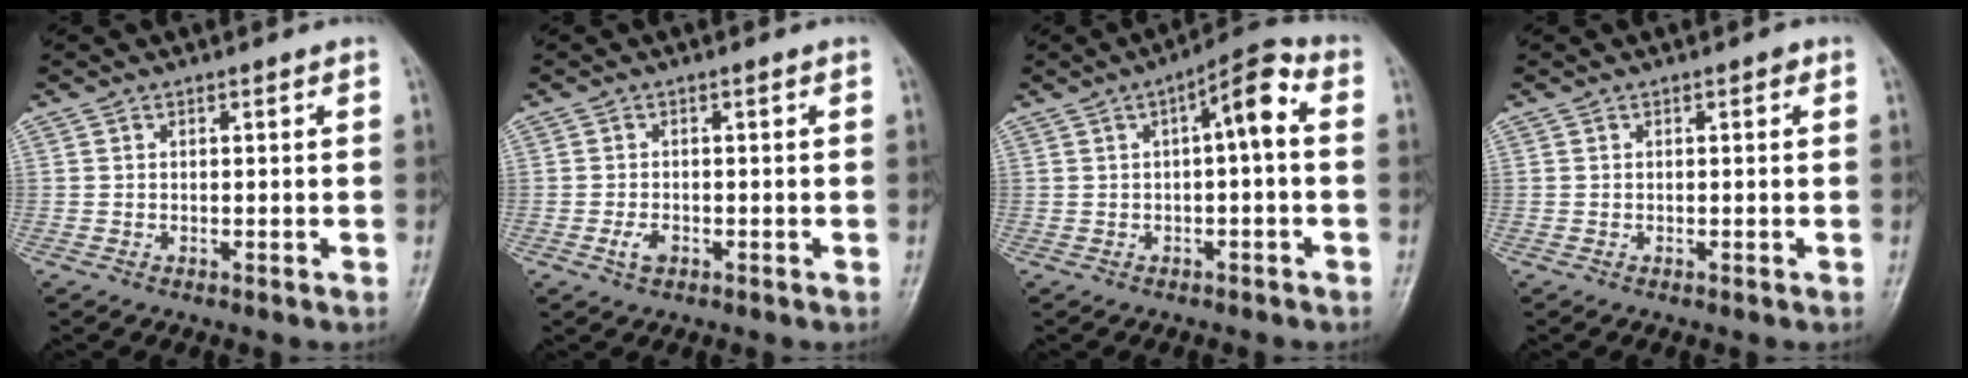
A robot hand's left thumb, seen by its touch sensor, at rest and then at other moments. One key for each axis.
{"total": 2.0, "fx": -0.9, "fy": 1.2, "fz": 1.4, "tx": -0.029, "ty": 0.003, "tz": -0.018}
{"total": 6.9, "fx": 0.7, "fy": 2.2, "fz": 6.5, "tx": -0.092, "ty": 0.031, "tz": 0.000}
{"total": 0.5, "fx": 0.2, "fy": 0.3, "fz": 0.4, "tx": -0.001, "ty": 0.002, "tz": -0.002}